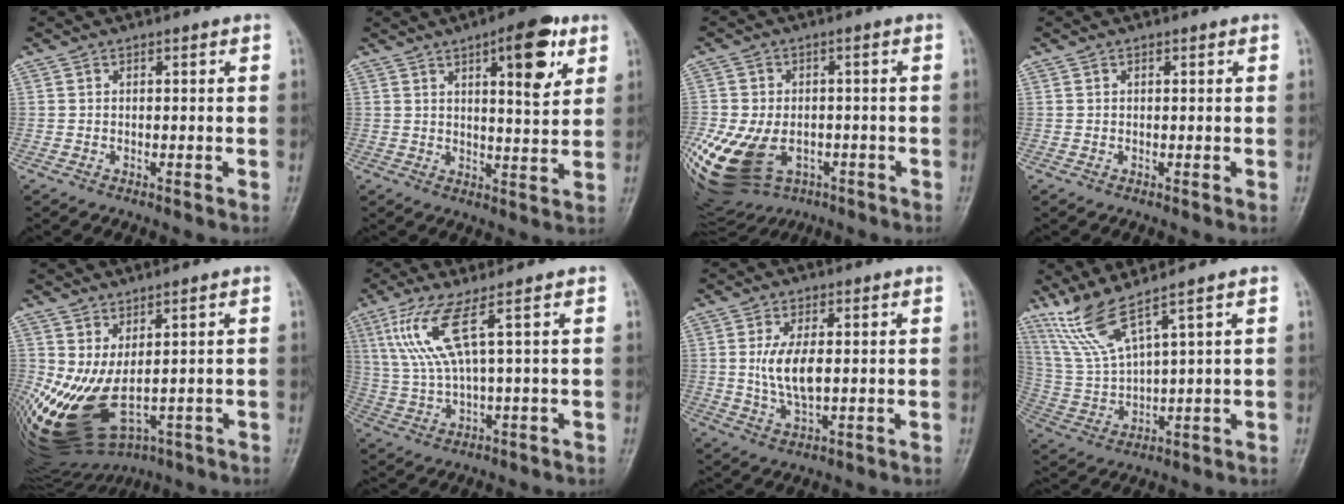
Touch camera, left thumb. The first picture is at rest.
{"total": 11.1, "force": [5.1, 3.7, 9.1], "torque": [-0.107, -0.022, 0.068]}
{"total": 22.4, "force": [-7.9, 15.6, 14.0], "torque": [-0.354, 0.000, -0.116]}
{"total": 0.8, "force": [0.3, 0.5, 0.5], "torque": [-0.009, 0.002, 0.005]}
{"total": 14.2, "force": [-1.0, 7.0, 12.3], "torque": [-0.237, -0.014, 0.015]}
{"total": 8.3, "force": [3.5, 0.5, 7.6], "torque": [-0.191, -0.013, 0.082]}
{"total": 7.8, "force": [0.6, 3.6, 6.9], "torque": [-0.137, -0.007, 0.015]}
{"total": 8.7, "force": [6.5, 0.2, 5.7], "torque": [-0.135, -0.039, 0.152]}